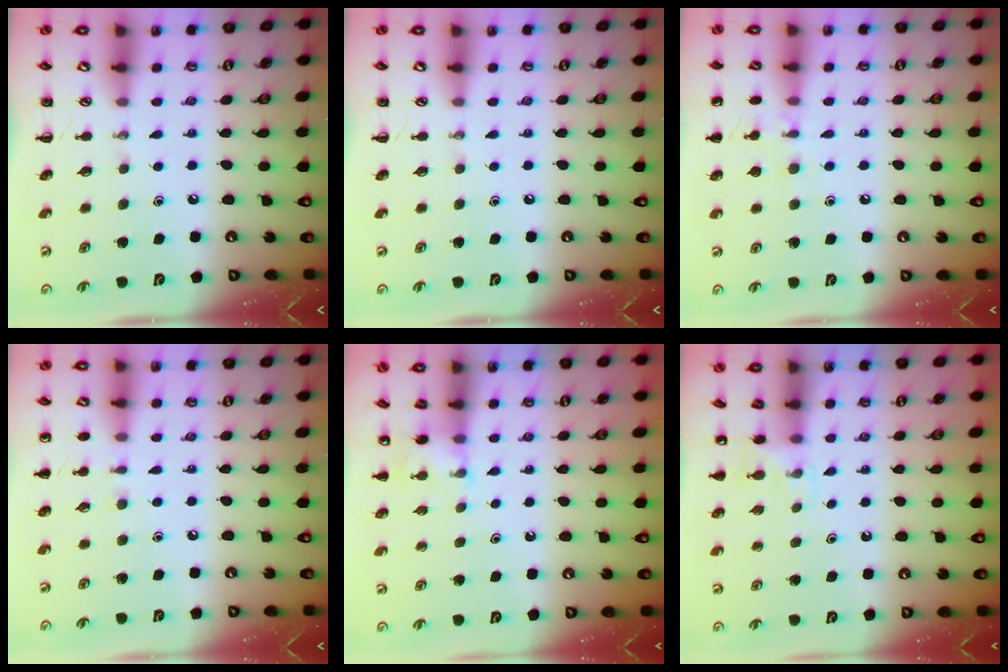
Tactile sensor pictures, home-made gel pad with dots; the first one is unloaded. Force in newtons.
{"total": 0.0}
{"total": 7.0, "press": 6.7, "slide": 1.9}
{"total": 5.4, "press": 5.2, "slide": 1.7}
{"total": 4.7, "press": 4.5, "slide": 1.4}
{"total": 4.0, "press": 3.8, "slide": 1.3}